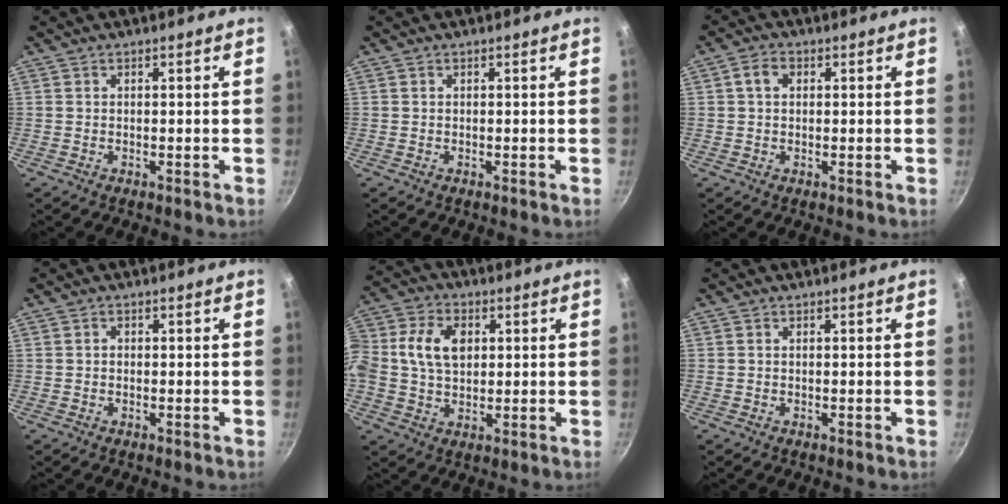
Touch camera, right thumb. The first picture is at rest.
{"total": 0.0}
{"total": 3.2, "force": [0.7, 2.4, 2.0], "torque": [-0.033, 0.007, 0.008]}
{"total": 0.7, "force": [0.0, 0.6, 0.3], "torque": [-0.004, 0.005, -0.001]}
{"total": 12.0, "force": [1.9, 8.7, 8.0], "torque": [-0.152, 0.022, 0.024]}
{"total": 0.0}